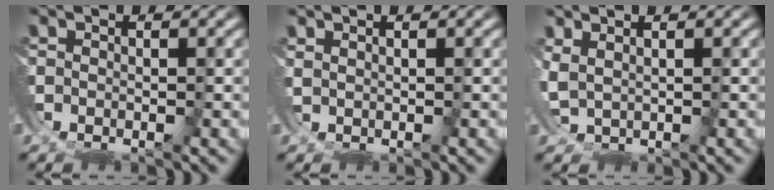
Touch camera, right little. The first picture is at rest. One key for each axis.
{"total": 0.6, "fx": 0.6, "fy": 0.2, "fz": 0.0, "tx": -0.004, "ty": 0.002, "tz": 0.015}
{"total": 1.7, "fx": 0.4, "fy": 1.4, "fz": 0.9, "tx": -0.044, "ty": -0.011, "tz": 0.022}